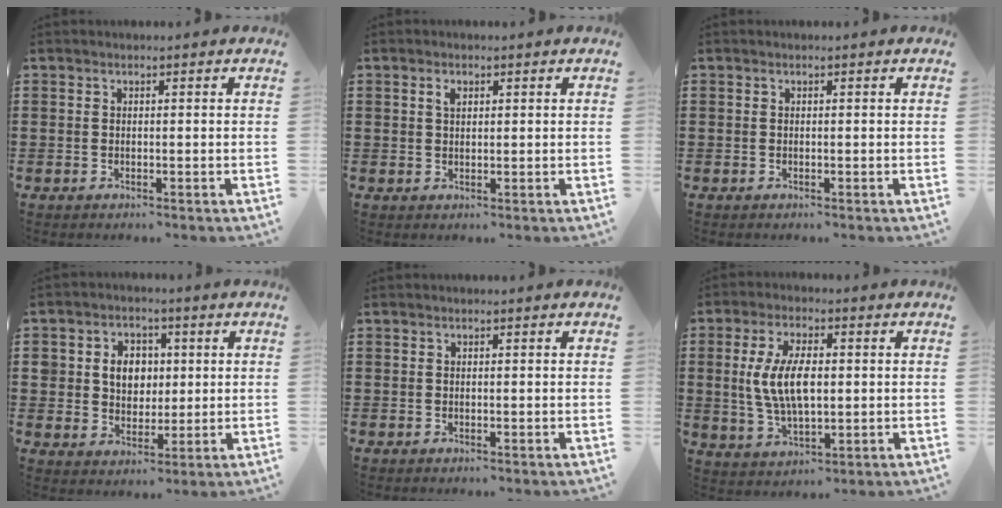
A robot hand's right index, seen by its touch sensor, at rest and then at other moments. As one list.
[{"total": 1.4, "force": [0.7, 0.7, 1.0], "torque": [-0.022, 0.004, 0.012]}, {"total": 0.0}, {"total": 5.7, "force": [0.9, 4.9, 2.6], "torque": [-0.056, 0.011, 0.009]}, {"total": 0.0}, {"total": 8.3, "force": [0.4, 3.6, 7.5], "torque": [-0.161, 0.005, 0.002]}]